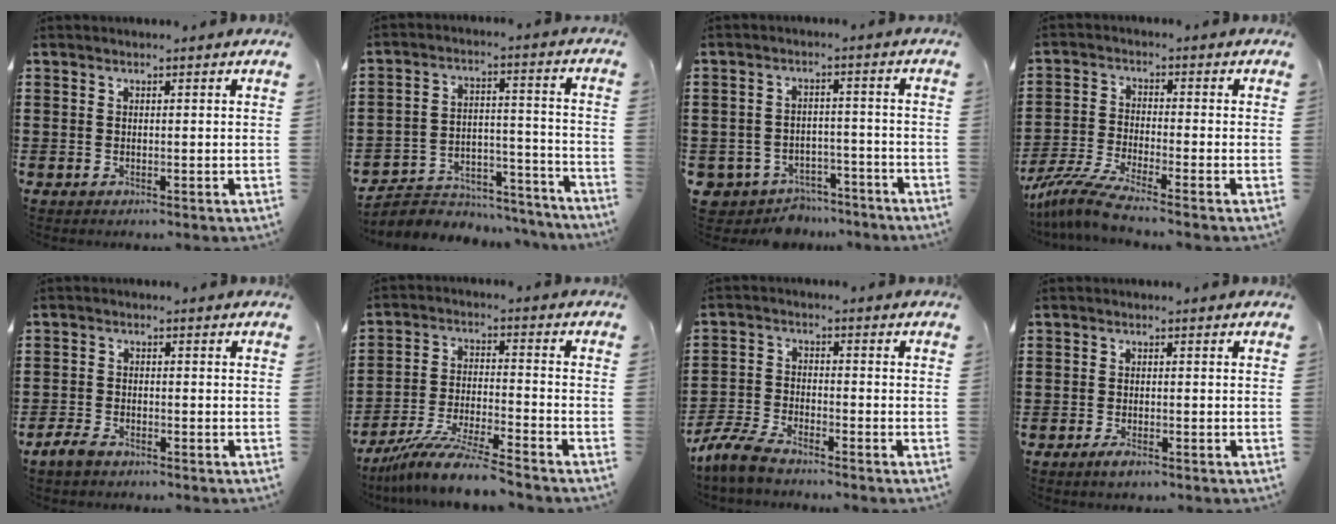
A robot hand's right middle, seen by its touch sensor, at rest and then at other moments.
{"total": 4.8, "force": [-4.5, 1.8, 0.4], "torque": [-0.009, 0.013, -0.093]}
{"total": 4.9, "force": [-4.6, 1.8, 0.5], "torque": [-0.027, 0.008, -0.099]}
{"total": 5.9, "force": [-5.1, 0.1, 2.9], "torque": [-0.082, -0.020, -0.107]}
{"total": 2.8, "force": [-2.2, 1.2, 1.3], "torque": [-0.038, 0.002, -0.047]}
{"total": 9.7, "force": [-8.7, 0.2, 4.4], "torque": [-0.089, 0.005, -0.171]}
{"total": 5.5, "force": [-5.1, 0.9, 2.0], "torque": [-0.066, -0.005, -0.107]}
{"total": 1.7, "force": [-1.2, 0.6, 1.0], "torque": [-0.020, -0.001, -0.023]}